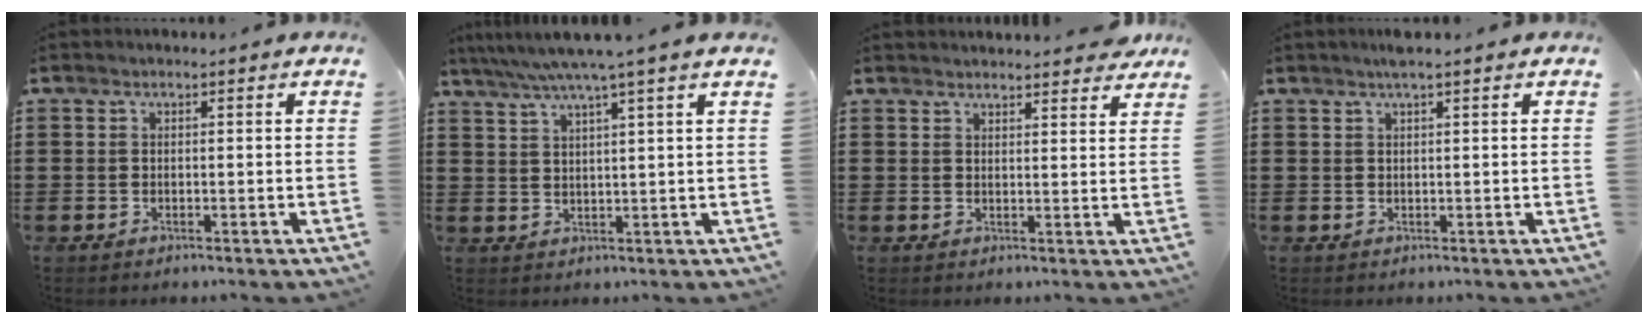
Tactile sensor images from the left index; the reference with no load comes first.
{"total": 5.2, "force": [3.9, -0.9, 3.4], "torque": [-0.077, -0.015, 0.065]}
{"total": 3.0, "force": [3.0, 0.2, 0.4], "torque": [-0.008, -0.009, 0.055]}
{"total": 1.5, "force": [1.1, -0.1, 1.0], "torque": [-0.020, 0.001, 0.020]}